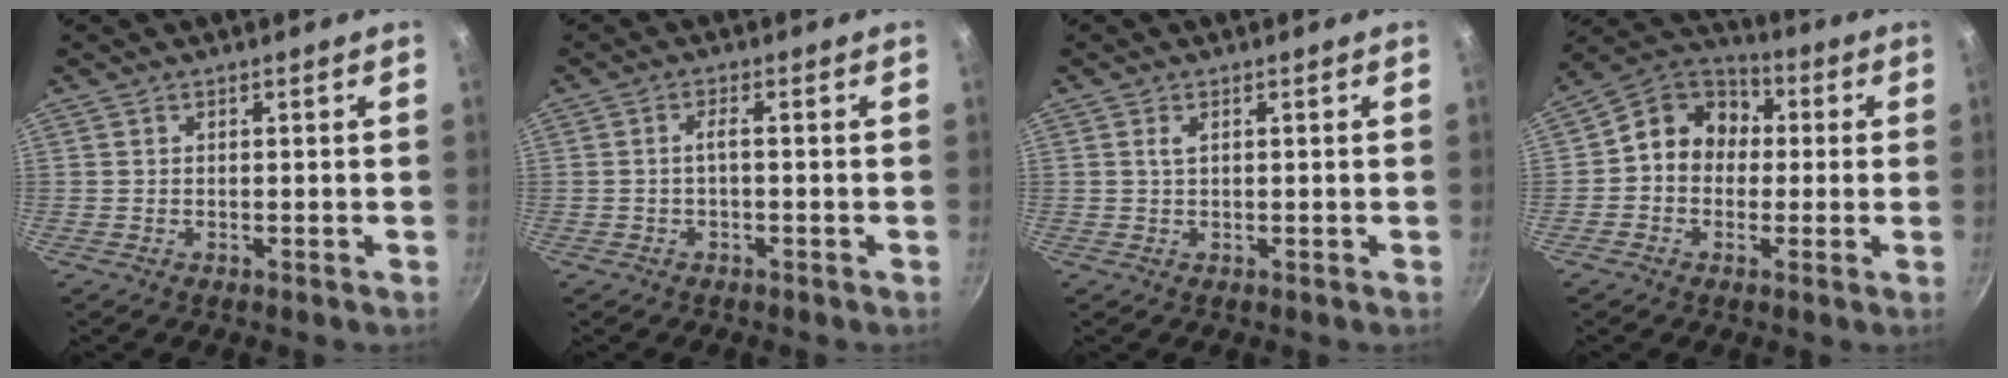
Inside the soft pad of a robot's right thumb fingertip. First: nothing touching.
{"total": 1.9, "force": [-0.5, 0.5, 1.7], "torque": [-0.040, 0.014, -0.009]}
{"total": 1.3, "force": [0.4, 0.6, 1.1], "torque": [-0.020, 0.001, 0.008]}
{"total": 11.2, "force": [0.6, 9.6, 5.8], "torque": [-0.053, 0.030, -0.015]}